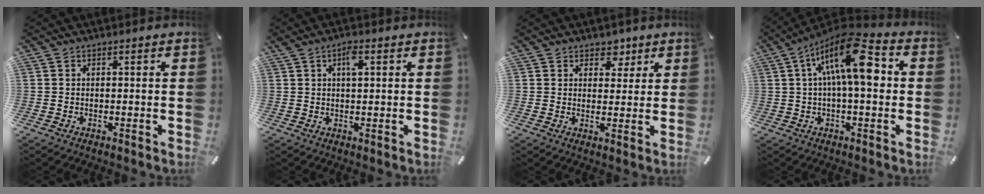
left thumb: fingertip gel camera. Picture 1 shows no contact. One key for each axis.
{"total": 3.4, "fx": 1.4, "fy": 1.4, "fz": 2.8, "tx": -0.052, "ty": 0.004, "tz": 0.021}
{"total": 4.7, "fx": 2.6, "fy": 3.7, "fz": 1.3, "tx": 0.004, "ty": -0.012, "tz": 0.039}
{"total": 16.4, "fx": 3.4, "fy": 6.4, "fz": 14.7, "tx": -0.247, "ty": -0.004, "tz": 0.053}